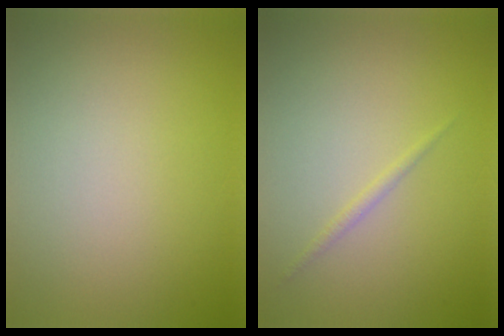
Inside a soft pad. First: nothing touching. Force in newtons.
{"total": 0.7, "press": 0.7, "slide": 0.1}